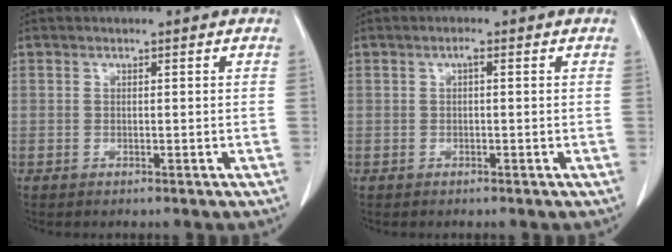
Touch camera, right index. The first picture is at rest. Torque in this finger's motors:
{"motor_torque": [0.09, -0.04, 0.09, 0.02]}